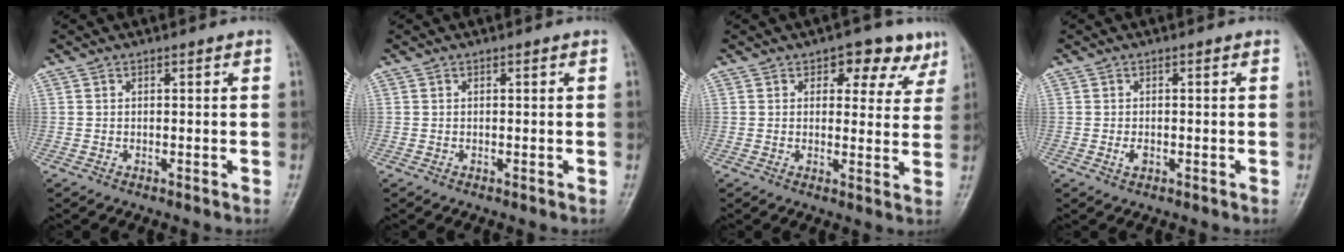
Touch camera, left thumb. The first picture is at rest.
{"total": 0.0}
{"total": 8.1, "force": [4.8, 5.0, 4.2], "torque": [-0.007, -0.018, 0.051]}
{"total": 1.4, "force": [-0.3, 0.9, 1.1], "torque": [-0.018, -0.001, -0.005]}